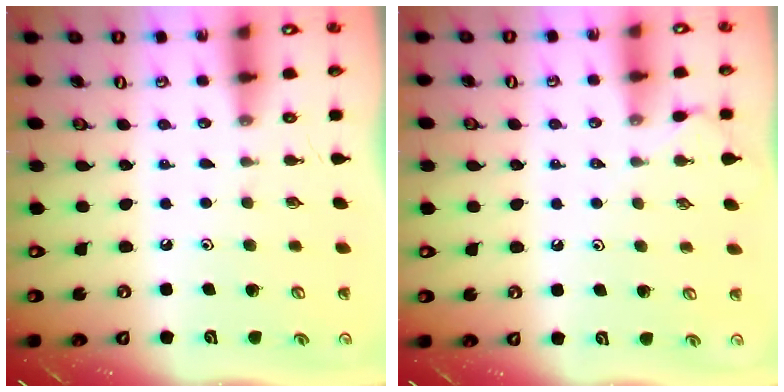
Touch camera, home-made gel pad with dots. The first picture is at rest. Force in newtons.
{"total": 3.2, "press": 3.2, "slide": 0.5}